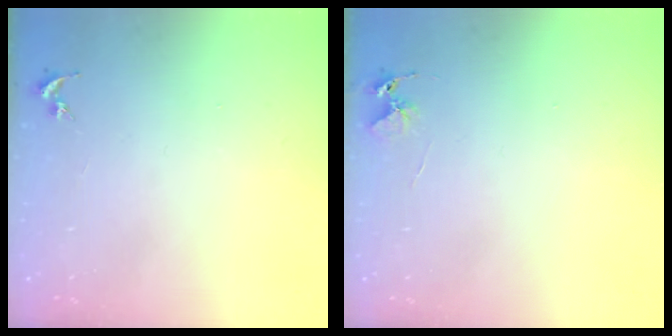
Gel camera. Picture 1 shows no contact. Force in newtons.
{"total": 4.9, "press": 4.9, "slide": 0.3}